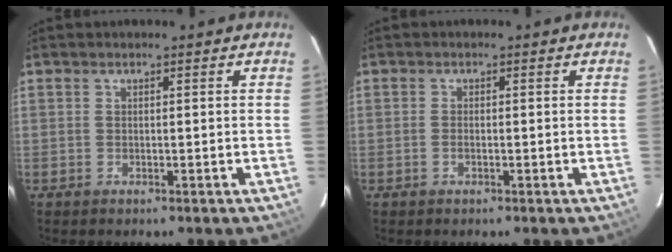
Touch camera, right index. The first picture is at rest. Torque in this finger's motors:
{"motor_torque": [-0.13, 0.07, -0.05, -0.01]}